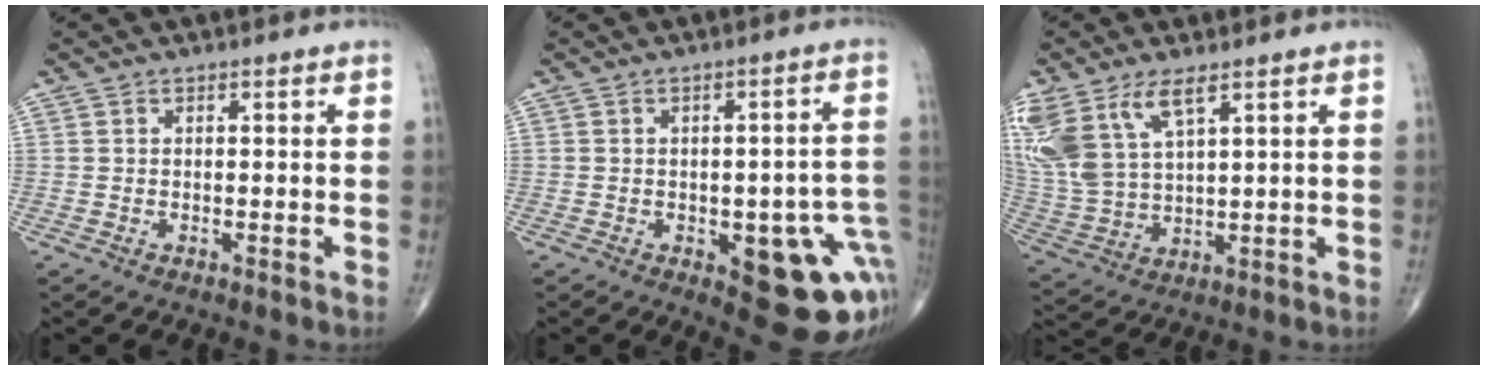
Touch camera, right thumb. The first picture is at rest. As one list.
[{"total": 15.7, "force": [-4.4, 6.3, 13.8], "torque": [-0.114, 0.022, -0.032]}, {"total": 14.9, "force": [7.7, 6.7, 10.8], "torque": [-0.251, -0.021, 0.166]}]